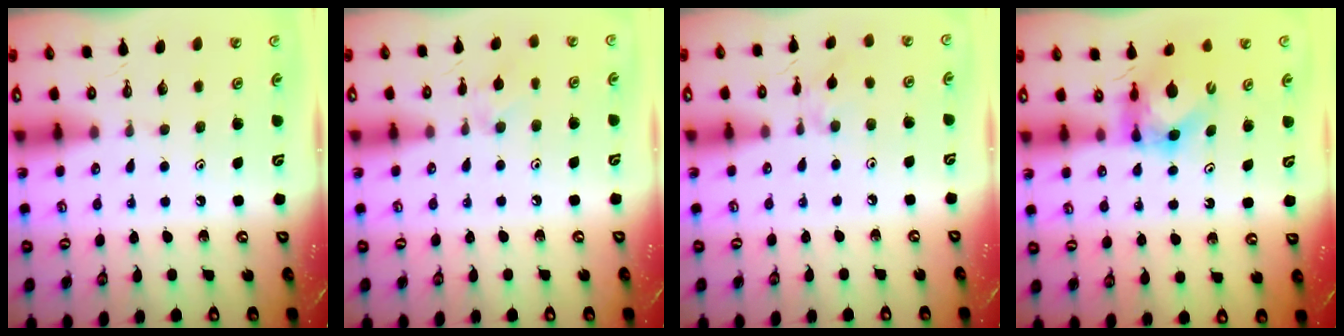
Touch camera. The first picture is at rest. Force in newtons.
{"total": 7.5, "press": 7.5, "slide": 0.9}
{"total": 1.1, "press": 1.0, "slide": 0.2}
{"total": 5.9, "press": 5.9, "slide": 0.7}